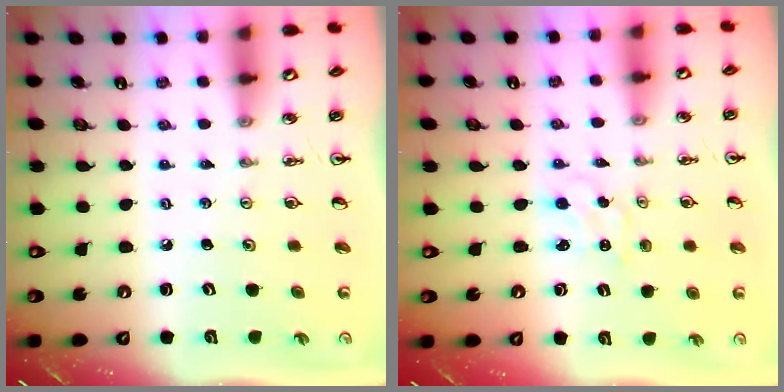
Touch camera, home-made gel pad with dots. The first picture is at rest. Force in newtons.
{"total": 0.8, "press": 0.7, "slide": 0.2}